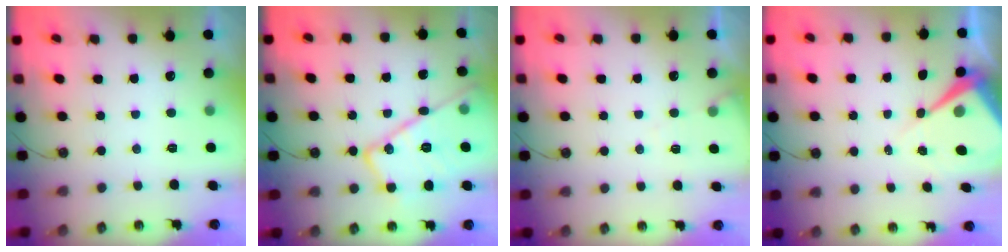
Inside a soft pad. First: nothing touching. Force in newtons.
{"total": 20.3, "press": 20.3, "slide": 1.7}
{"total": 4.1, "press": 4.1, "slide": 0.6}
{"total": 8.3, "press": 8.2, "slide": 0.6}